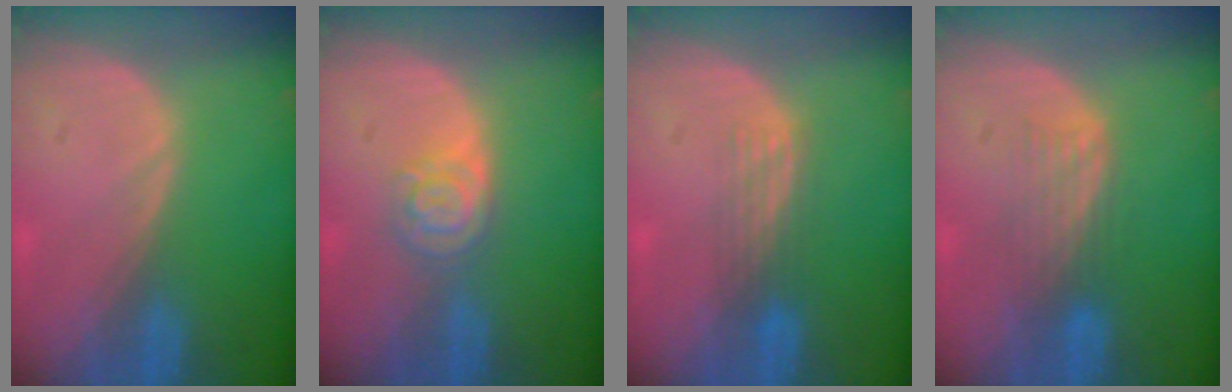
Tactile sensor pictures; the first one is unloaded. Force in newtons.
{"total": 4.3, "press": 3.9, "slide": 1.9}
{"total": 2.9, "press": 2.8, "slide": 1.0}
{"total": 4.2, "press": 3.5, "slide": 2.4}